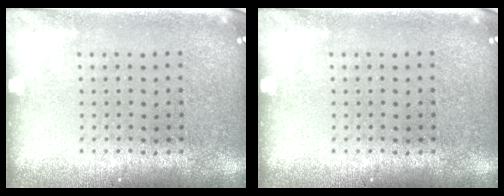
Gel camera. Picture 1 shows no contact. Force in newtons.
{"total": 0.0}